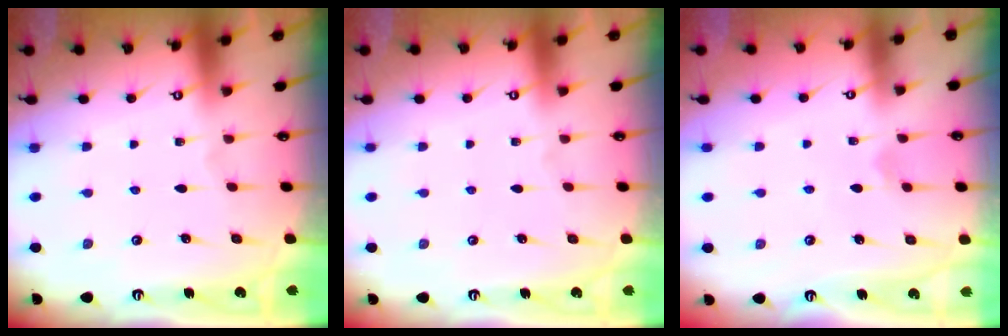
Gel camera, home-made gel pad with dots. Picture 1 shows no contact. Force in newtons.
{"total": 0.0}
{"total": 1.9, "press": 1.8, "slide": 0.6}